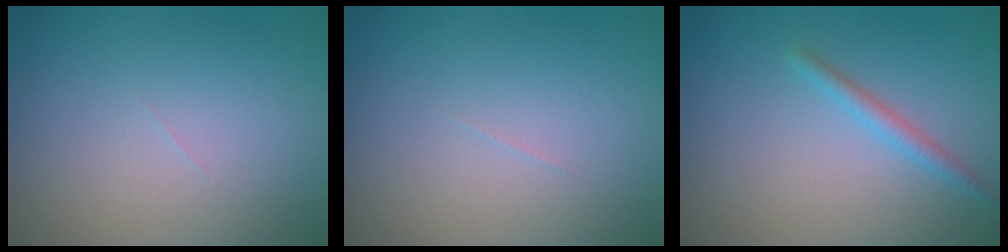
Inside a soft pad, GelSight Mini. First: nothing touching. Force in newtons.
{"total": 0.0}
{"total": 1.5, "press": 1.5, "slide": 0.1}